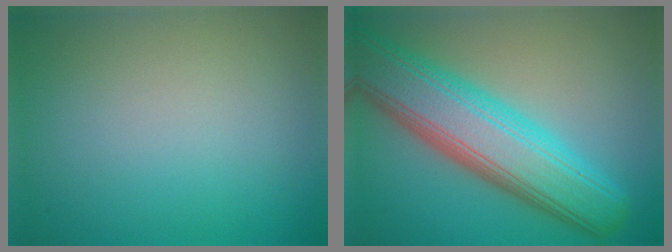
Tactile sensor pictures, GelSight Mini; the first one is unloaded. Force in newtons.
{"total": 9.9, "press": 9.8, "slide": 0.6}